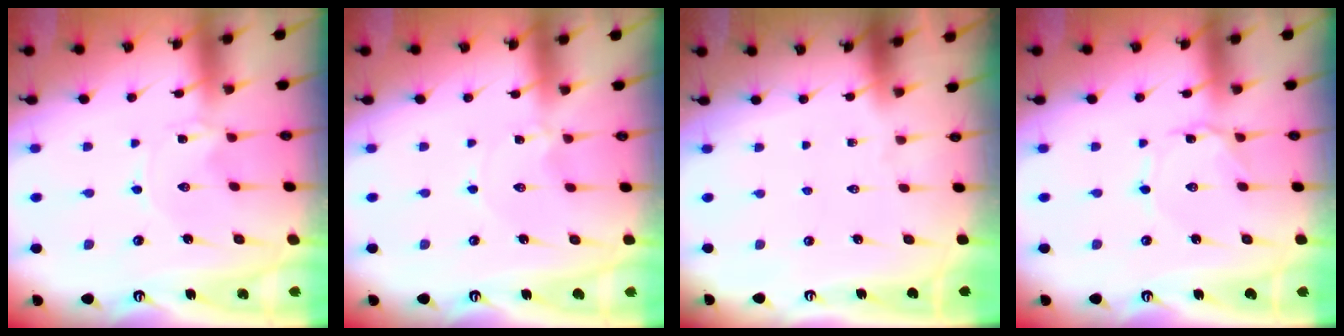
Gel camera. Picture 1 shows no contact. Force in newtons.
{"total": 0.9, "press": 0.9, "slide": 0.1}
{"total": 0.0}
{"total": 1.1, "press": 1.1, "slide": 0.1}